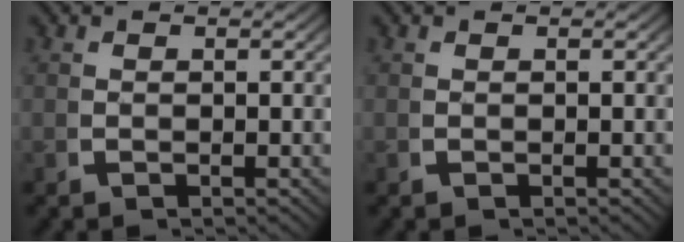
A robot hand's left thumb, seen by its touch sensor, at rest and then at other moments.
{"total": 0.0}